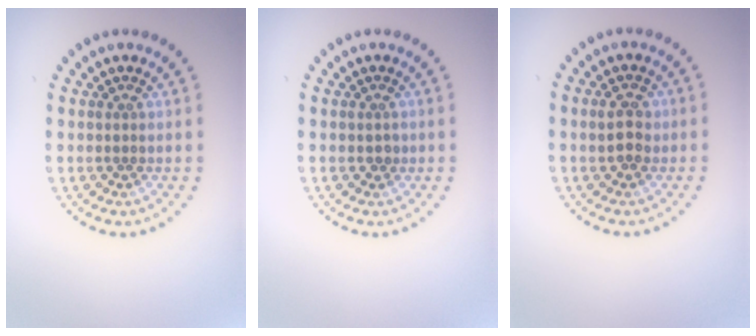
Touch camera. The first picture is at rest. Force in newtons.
{"total": 0.8, "press": 0.8, "slide": 0.2}
{"total": 2.0, "press": 2.0, "slide": 0.2}